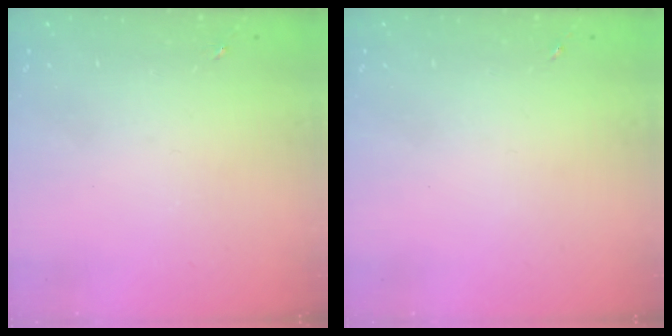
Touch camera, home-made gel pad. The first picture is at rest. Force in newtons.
{"total": 0.0}